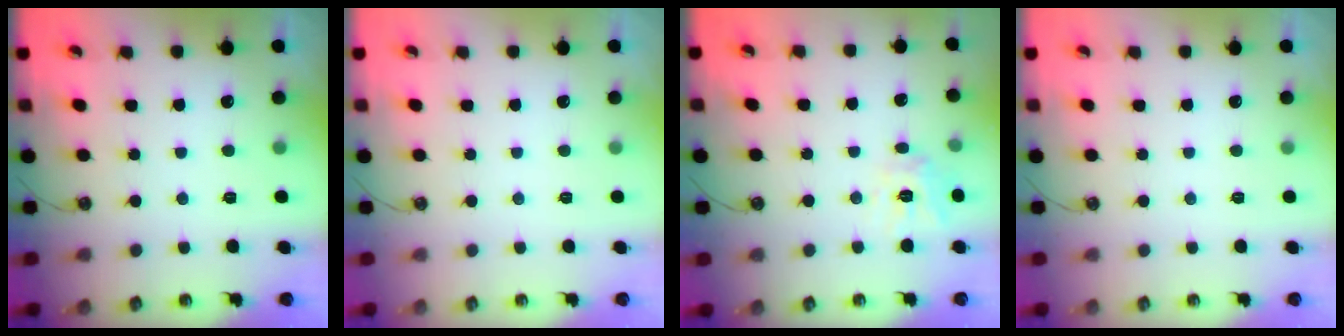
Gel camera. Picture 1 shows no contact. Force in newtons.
{"total": 0.0}
{"total": 10.3, "press": 10.3, "slide": 0.6}
{"total": 0.0}